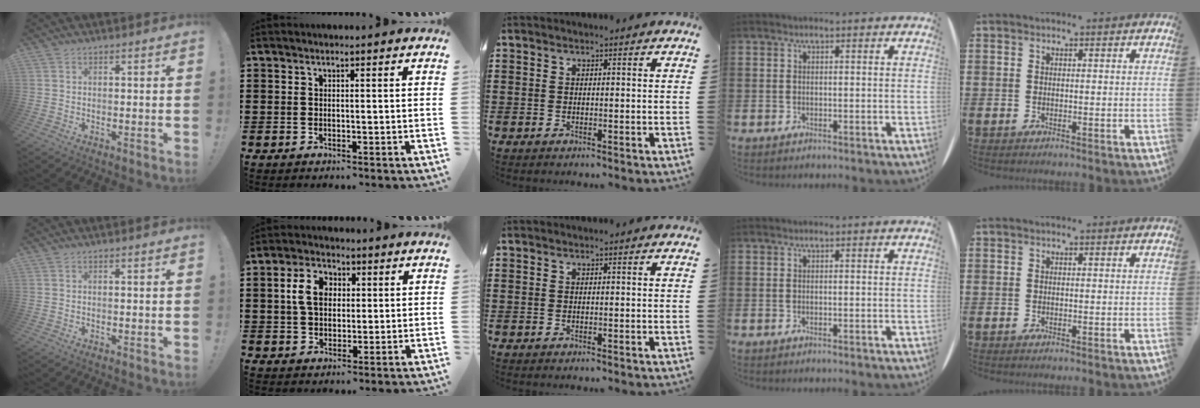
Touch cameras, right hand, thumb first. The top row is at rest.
{"index": {"total": 6.0, "force": [1.0, 4.4, 4.0], "torque": [-0.091, 0.012, 0.012]}}